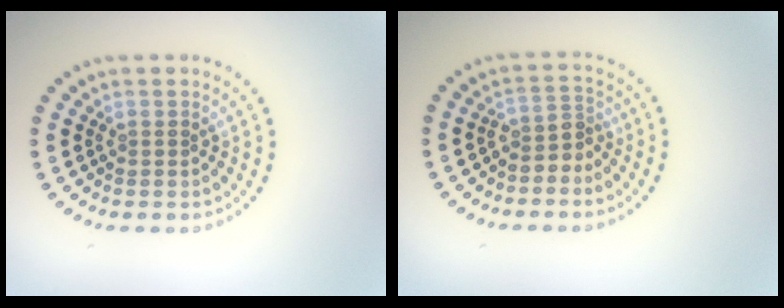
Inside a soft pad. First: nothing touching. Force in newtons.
{"total": 2.1, "press": 1.5, "slide": 1.5}